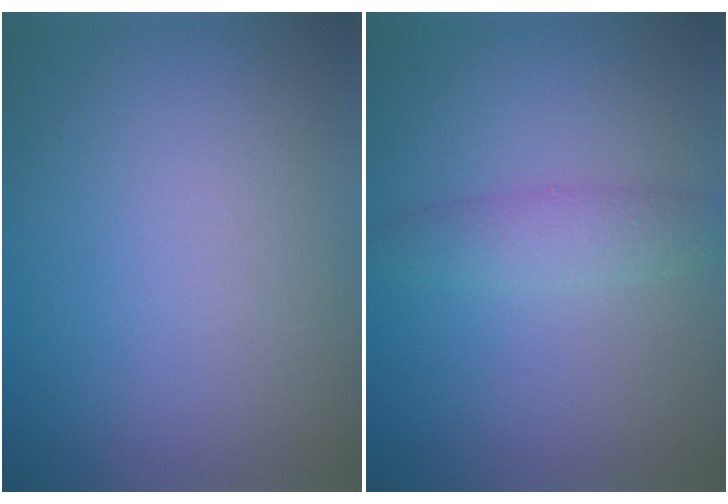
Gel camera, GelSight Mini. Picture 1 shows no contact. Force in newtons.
{"total": 2.5, "press": 2.5, "slide": 0.1}